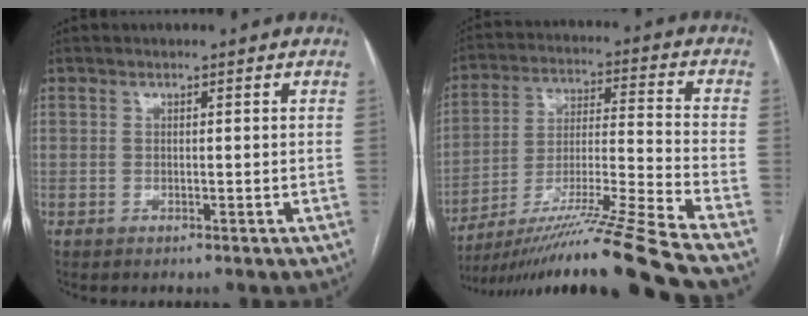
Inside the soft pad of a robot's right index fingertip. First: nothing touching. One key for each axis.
{"total": 21.5, "fx": -17.7, "fy": -3.0, "fz": 11.9, "tx": -0.184, "ty": -0.024, "tz": -0.304}